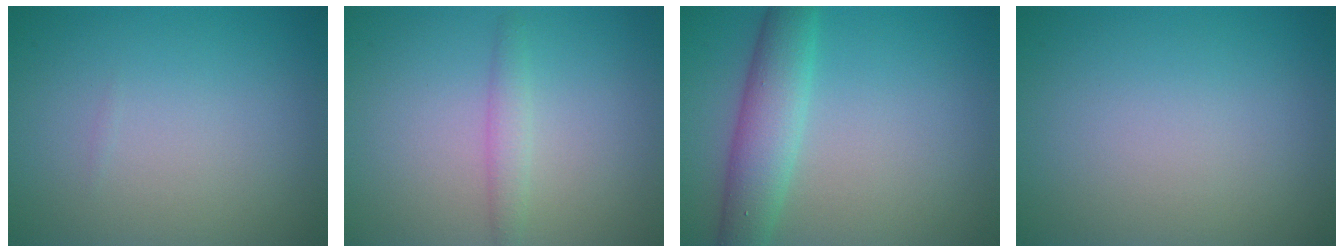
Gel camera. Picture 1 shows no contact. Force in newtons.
{"total": 1.4, "press": 1.4, "slide": 0.0}
{"total": 4.7, "press": 4.7, "slide": 0.2}
{"total": 0.0}